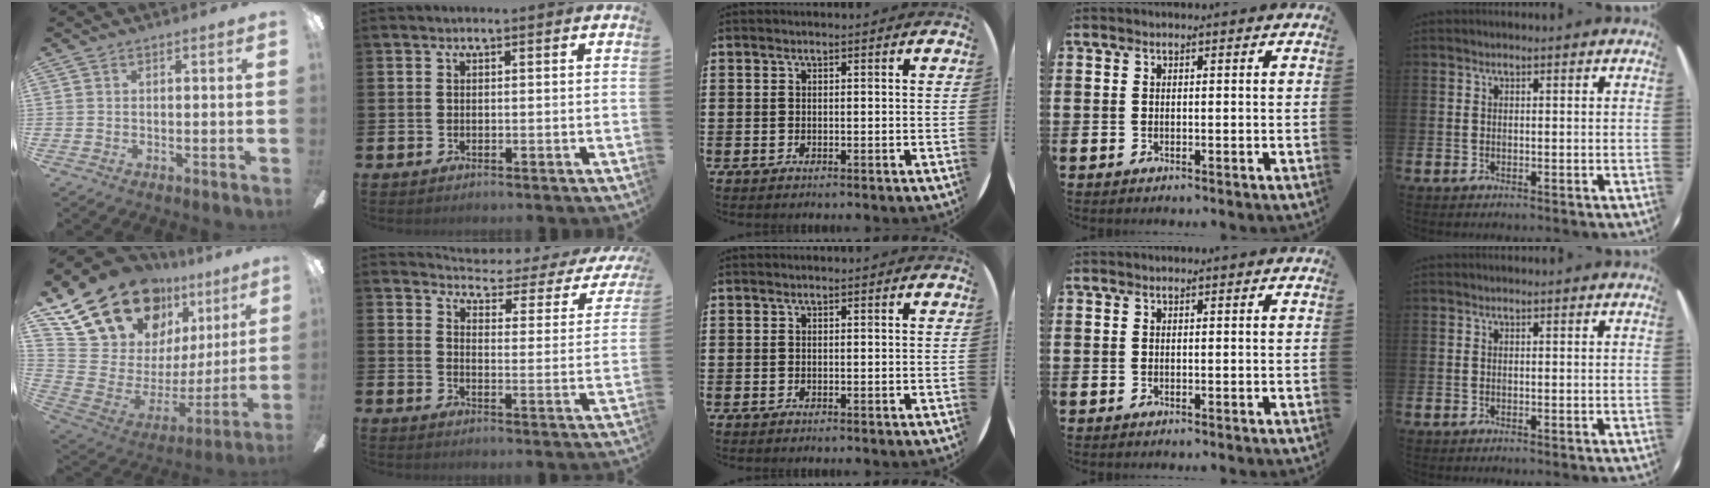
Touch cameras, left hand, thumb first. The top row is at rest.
{"thumb": {"total": 23.0, "force": [17.0, 11.9, 9.9], "torque": [-0.189, -0.117, 0.327]}, "index": {"total": 3.4, "force": [3.1, 0.9, 1.1], "torque": [-0.042, -0.033, 0.044]}}